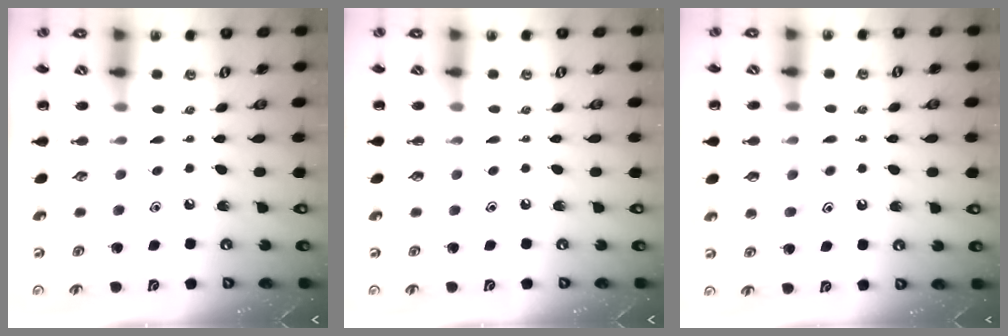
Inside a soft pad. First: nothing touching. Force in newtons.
{"total": 0.0}
{"total": 12.9, "press": 12.9, "slide": 1.3}